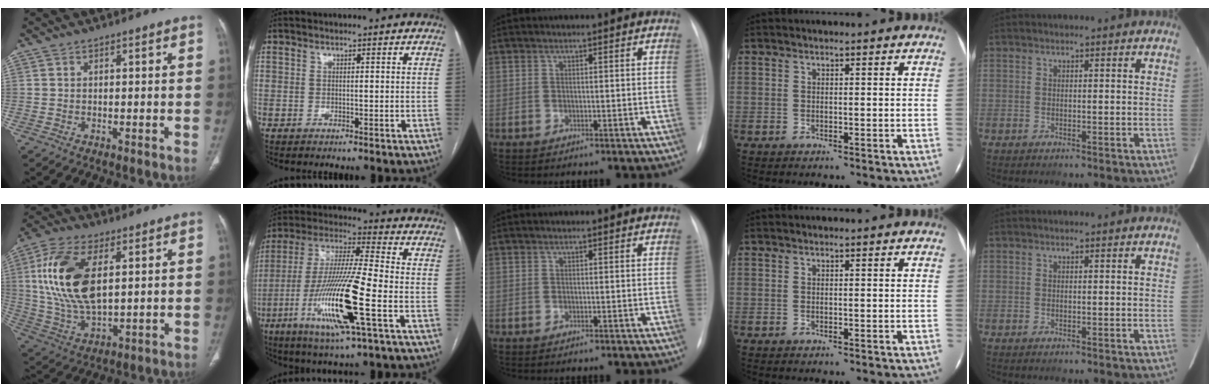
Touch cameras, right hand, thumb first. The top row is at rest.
{"thumb": {"total": 18.0, "force": [4.2, 9.2, 15.0], "torque": [-0.300, -0.009, 0.084]}, "index": {"total": 18.1, "force": [-5.9, 0.7, 17.1], "torque": [-0.349, -0.021, -0.111]}}